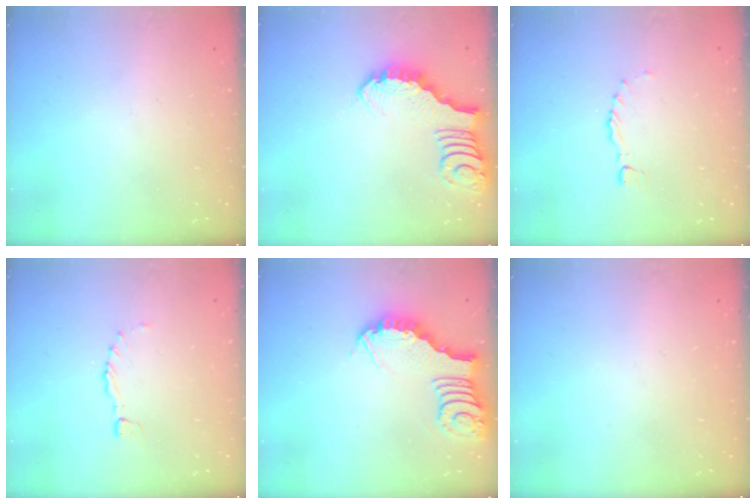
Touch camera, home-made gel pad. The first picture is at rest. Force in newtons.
{"total": 2.4, "press": 2.4, "slide": 0.3}
{"total": 0.0}
{"total": 0.0}
{"total": 3.9, "press": 3.9, "slide": 0.3}
{"total": 0.0}